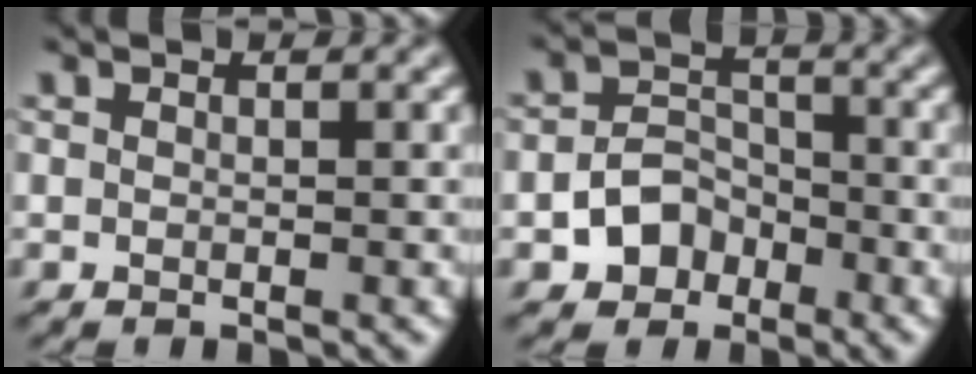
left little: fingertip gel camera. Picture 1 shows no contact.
{"total": 3.4, "force": [-1.9, 2.6, 1.3], "torque": [-0.018, 0.006, -0.033]}